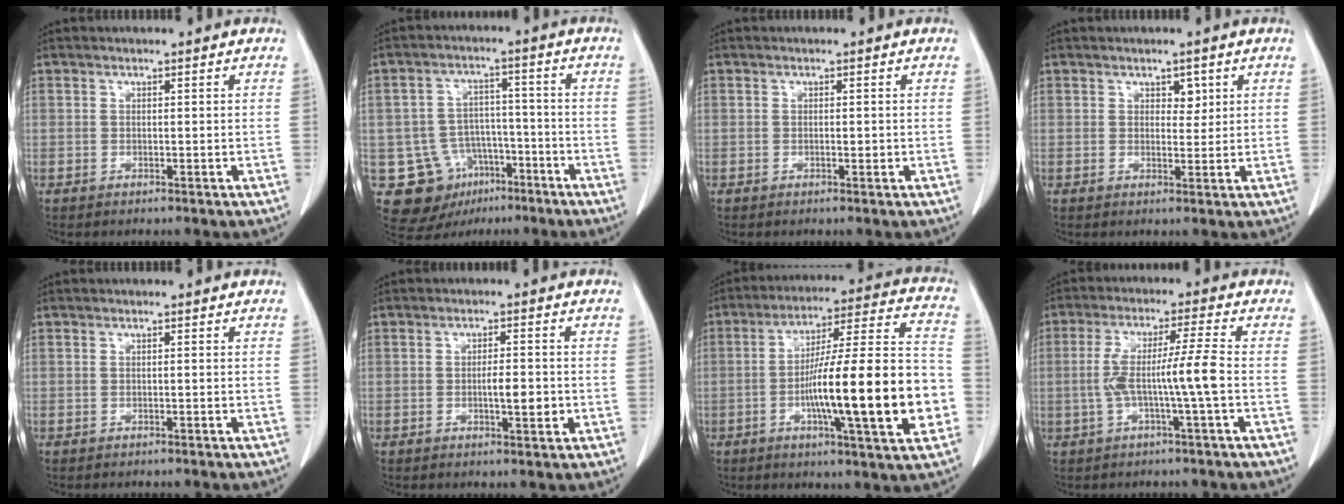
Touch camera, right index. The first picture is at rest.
{"total": 11.3, "force": [-5.4, 9.2, 3.6], "torque": [-0.064, 0.028, -0.073]}
{"total": 0.8, "force": [-0.1, 0.3, 0.8], "torque": [-0.014, 0.000, -0.002]}
{"total": 2.1, "force": [1.1, 1.3, 1.3], "torque": [-0.013, -0.001, 0.016]}
{"total": 0.0}
{"total": 3.9, "force": [-0.7, 0.9, 3.7], "torque": [-0.063, 0.000, -0.007]}
{"total": 22.0, "force": [-5.0, 1.8, 21.4], "torque": [-0.300, 0.012, -0.075]}
{"total": 7.9, "force": [-1.4, -0.8, 7.8], "torque": [-0.155, 0.016, -0.023]}